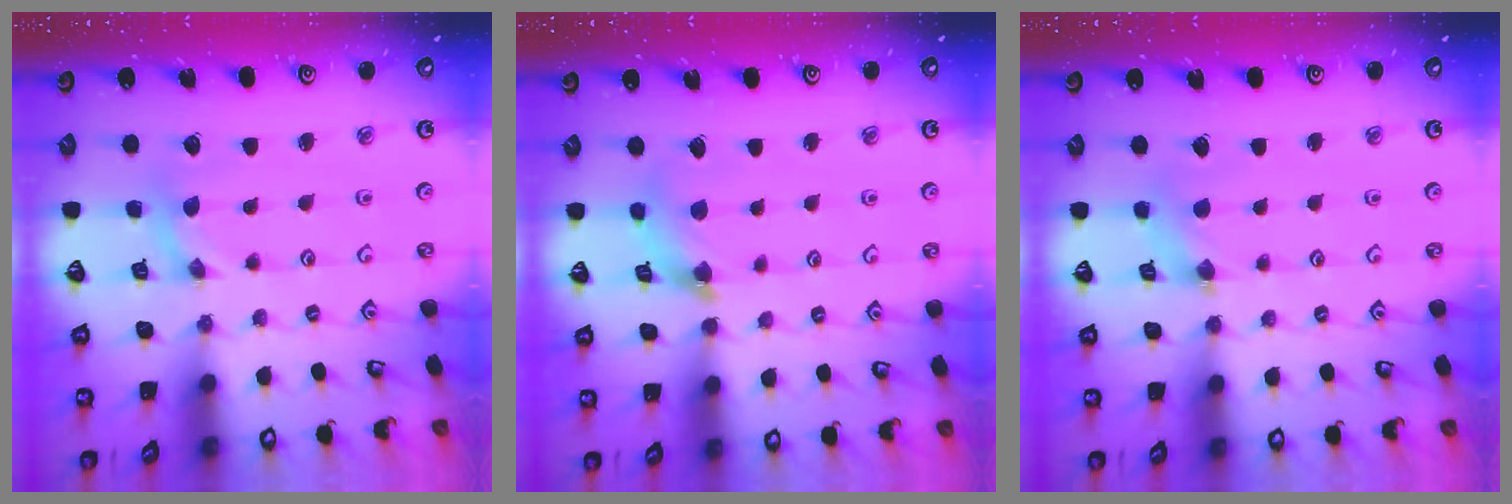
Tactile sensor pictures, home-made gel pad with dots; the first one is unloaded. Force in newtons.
{"total": 7.8, "press": 7.7, "slide": 0.7}
{"total": 1.6, "press": 1.6, "slide": 0.2}